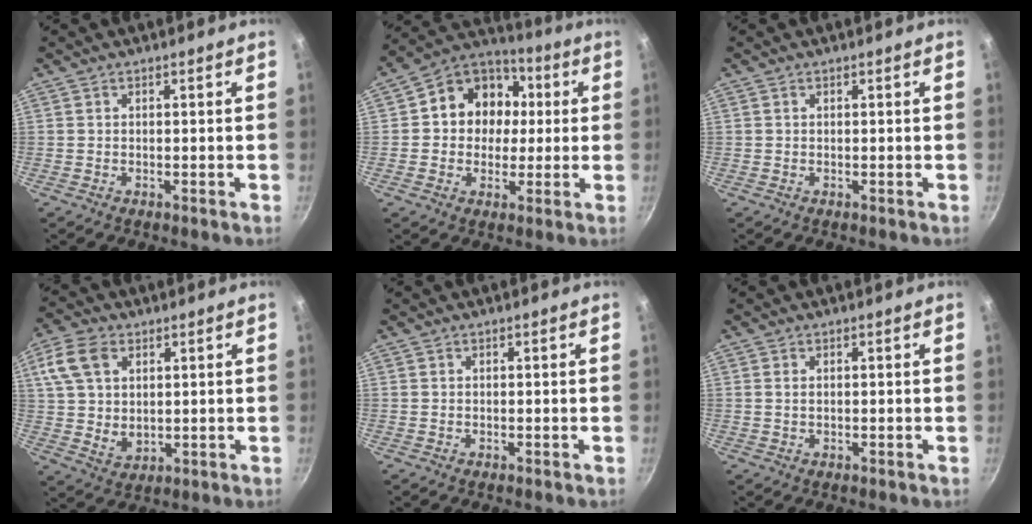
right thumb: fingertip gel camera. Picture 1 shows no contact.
{"total": 13.9, "force": [1.6, 12.0, 6.9], "torque": [-0.069, 0.024, 0.006]}
{"total": 0.0}
{"total": 11.0, "force": [3.9, 7.4, 7.1], "torque": [-0.125, -0.011, 0.073]}
{"total": 0.0}
{"total": 0.9, "force": [0.2, 0.5, 0.7], "torque": [-0.014, 0.001, 0.003]}